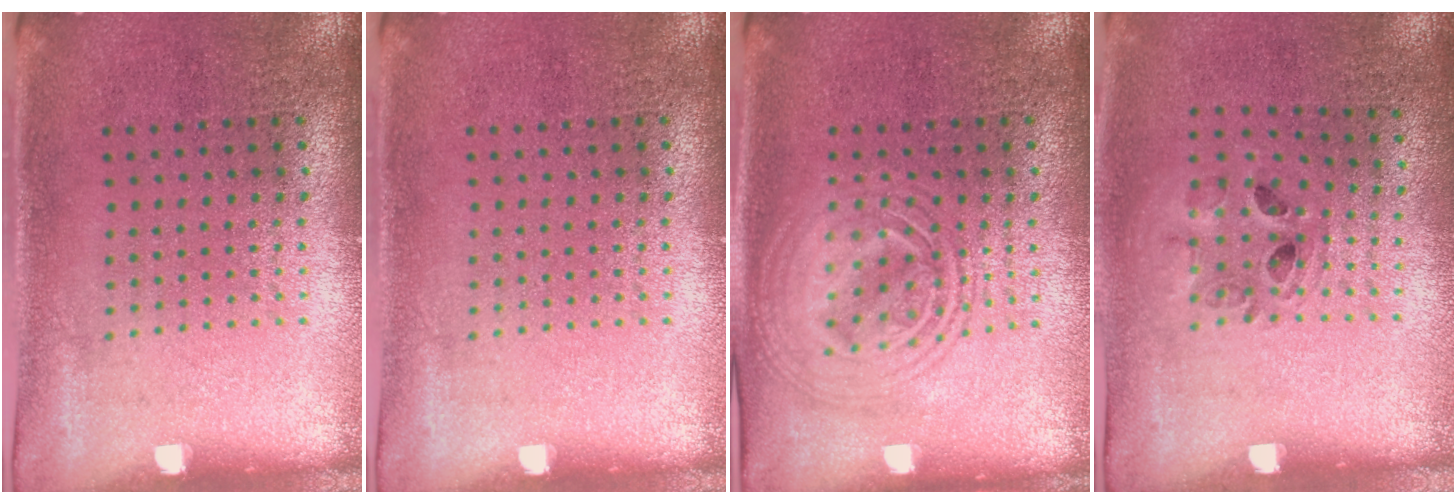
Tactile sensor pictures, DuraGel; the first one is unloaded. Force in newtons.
{"total": 0.0}
{"total": 2.9, "press": 2.9, "slide": 0.3}
{"total": 0.9, "press": 0.8, "slide": 0.3}